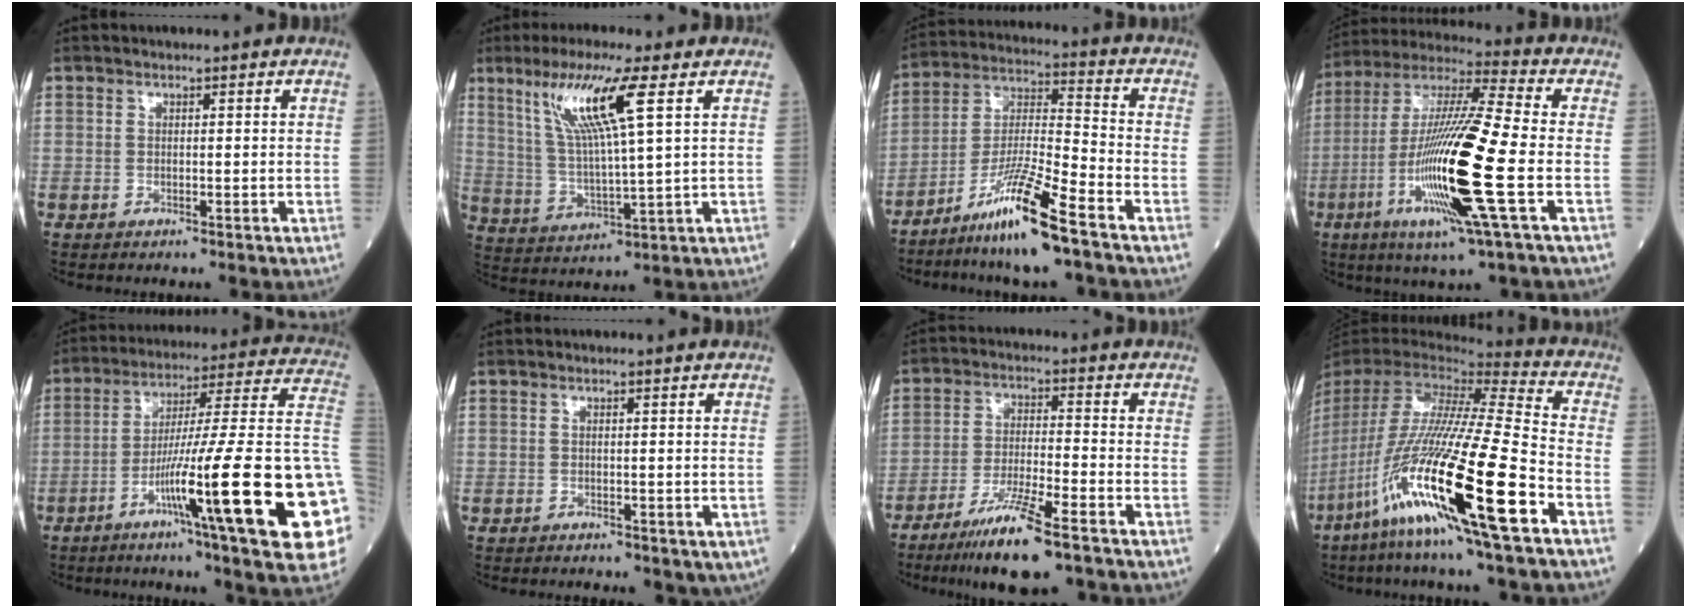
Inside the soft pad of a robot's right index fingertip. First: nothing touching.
{"total": 11.4, "force": [5.2, -0.3, 10.2], "torque": [-0.210, 0.003, 0.102]}
{"total": 12.6, "force": [-8.3, -0.6, 9.5], "torque": [-0.190, -0.027, -0.159]}
{"total": 20.1, "force": [-5.3, 0.0, 19.4], "torque": [-0.412, -0.028, -0.110]}
{"total": 26.1, "force": [-7.1, -0.5, 25.1], "torque": [-0.297, -0.015, -0.125]}
{"total": 3.9, "force": [-2.3, 1.7, 2.6], "torque": [-0.031, -0.007, -0.030]}
{"total": 10.5, "force": [-7.0, 0.5, 7.8], "torque": [-0.153, -0.029, -0.127]}
{"total": 27.8, "force": [-12.4, 0.8, 24.9], "torque": [-0.504, -0.073, -0.236]}